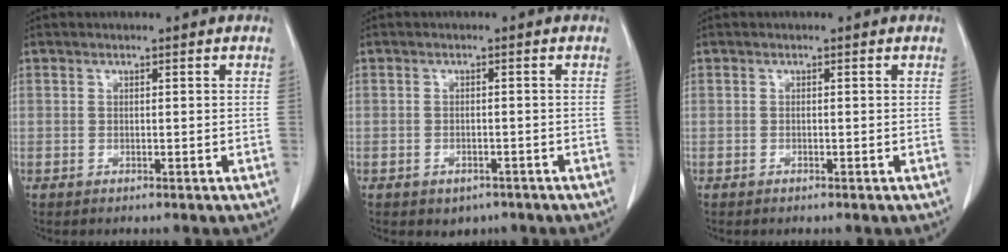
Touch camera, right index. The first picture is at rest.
{"total": 2.8, "force": [-1.8, 1.9, 0.9], "torque": [-0.010, 0.004, -0.015]}
{"total": 0.0}